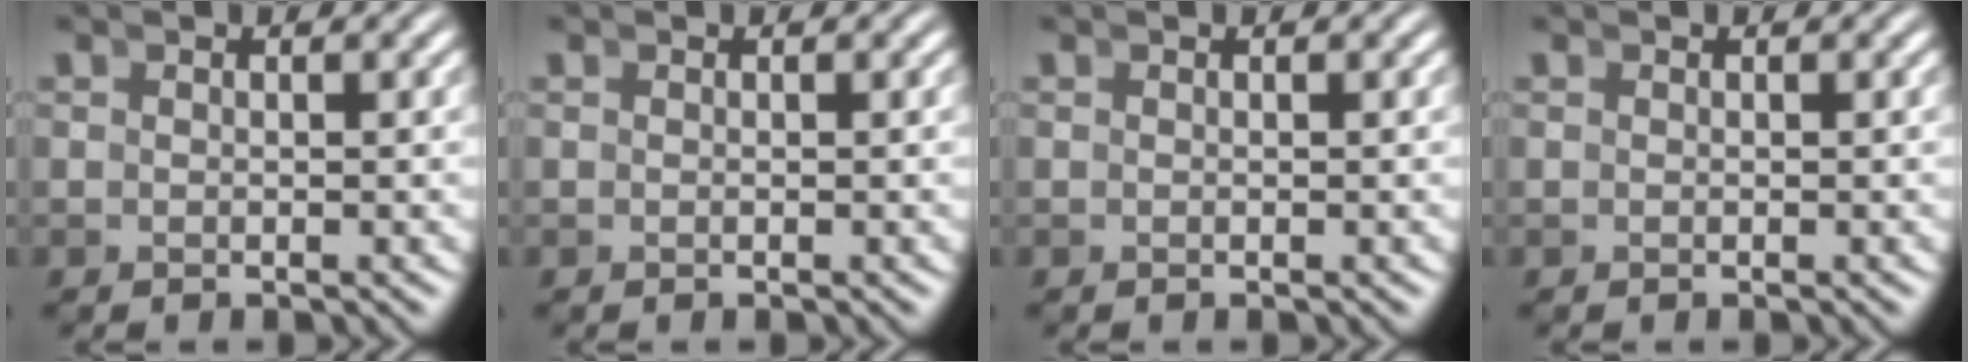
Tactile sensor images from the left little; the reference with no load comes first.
{"total": 0.0}
{"total": 0.0}
{"total": 0.0}